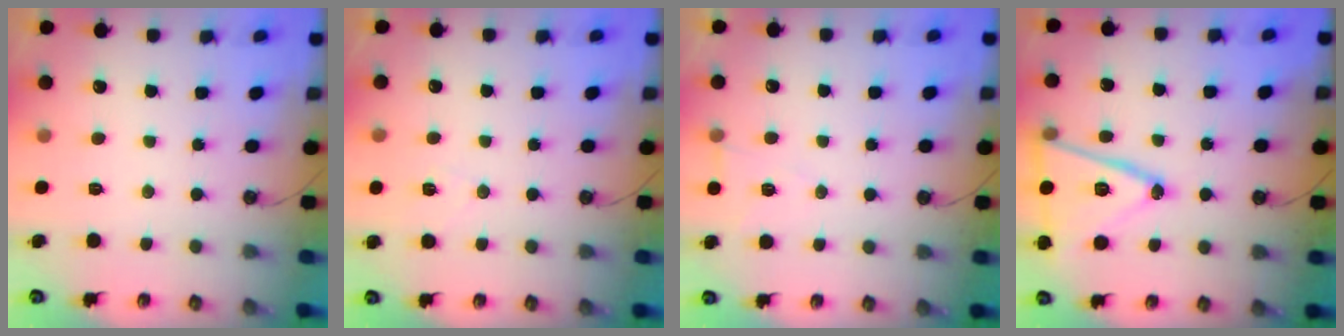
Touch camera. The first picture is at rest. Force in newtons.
{"total": 6.9, "press": 5.7, "slide": 3.8}
{"total": 5.9, "press": 3.7, "slide": 4.5}
{"total": 18.0, "press": 17.7, "slide": 3.2}